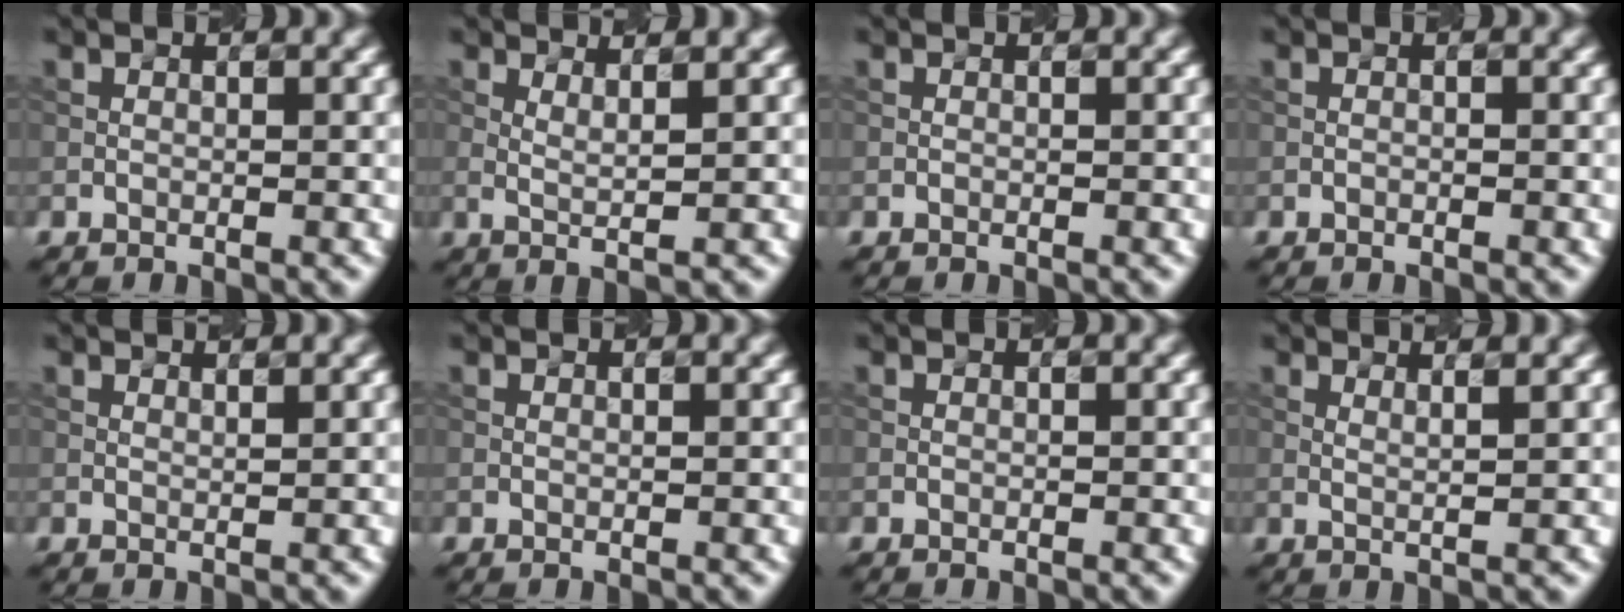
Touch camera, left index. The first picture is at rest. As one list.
[{"total": 2.1, "force": [1.0, 0.4, 1.8], "torque": [-0.028, -0.005, 0.014]}, {"total": 0.0}, {"total": 0.0}, {"total": 1.0, "force": [0.9, 0.1, 0.4], "torque": [-0.006, -0.001, 0.013]}, {"total": 0.0}, {"total": 0.0}, {"total": 2.7, "force": [1.6, 0.8, 2.0], "torque": [-0.024, 0.006, 0.002]}]